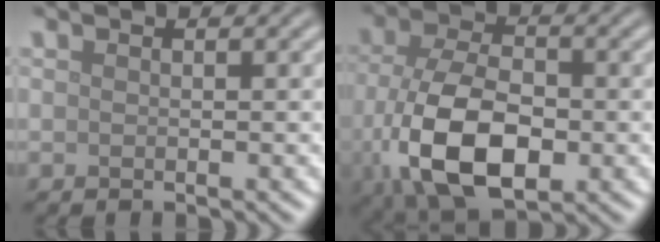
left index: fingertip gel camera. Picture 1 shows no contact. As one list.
[{"total": 10.9, "force": [-3.0, 6.2, 8.5], "torque": [-0.189, -0.019, -0.056]}]